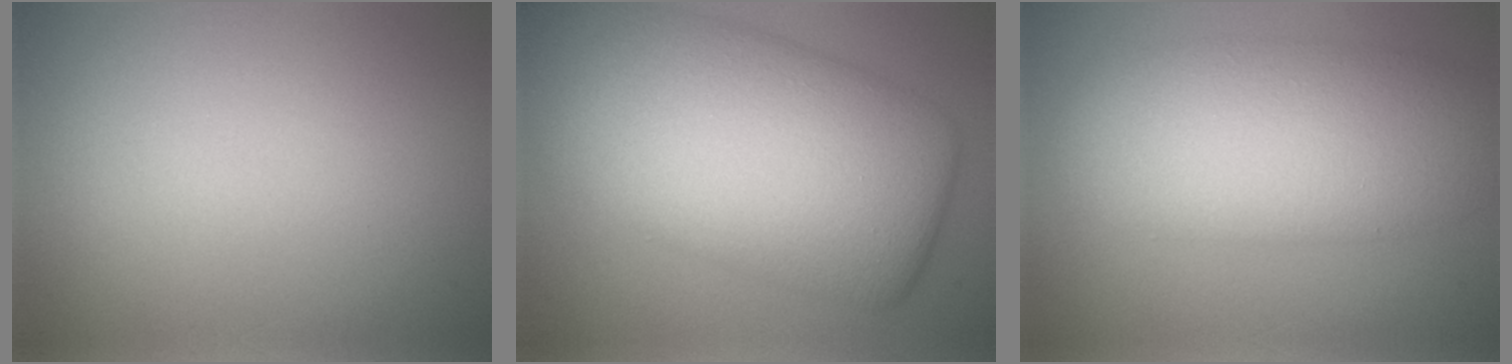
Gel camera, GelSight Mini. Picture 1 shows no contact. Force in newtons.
{"total": 13.7, "press": 13.7, "slide": 0.5}
{"total": 8.3, "press": 8.3, "slide": 0.3}